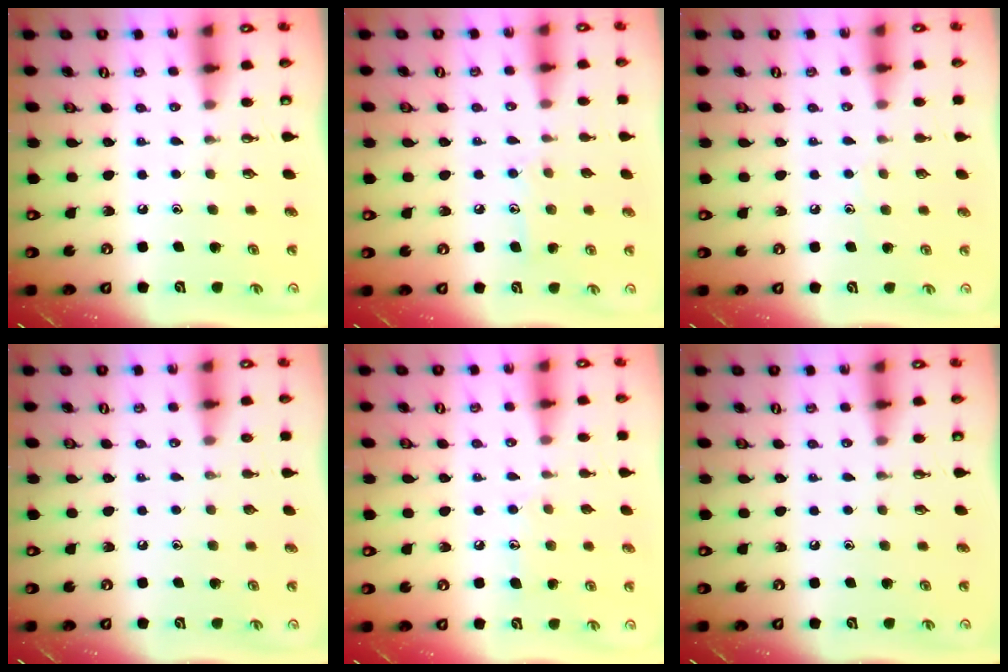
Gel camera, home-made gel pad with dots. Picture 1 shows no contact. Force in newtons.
{"total": 7.1, "press": 7.1, "slide": 0.1}
{"total": 5.8, "press": 5.8, "slide": 0.7}
{"total": 0.0}
{"total": 7.0, "press": 7.0, "slide": 0.4}
{"total": 0.0}